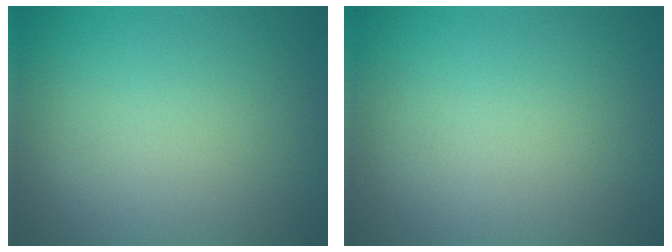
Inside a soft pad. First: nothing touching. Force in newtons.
{"total": 0.0}